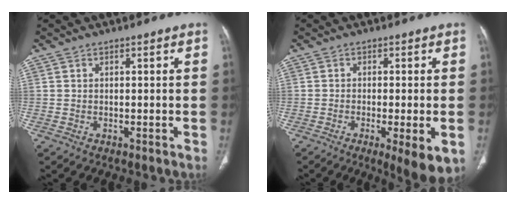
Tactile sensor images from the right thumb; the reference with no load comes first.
{"total": 8.3, "force": [-3.0, 1.8, 7.5], "torque": [-0.107, -0.017, -0.043]}